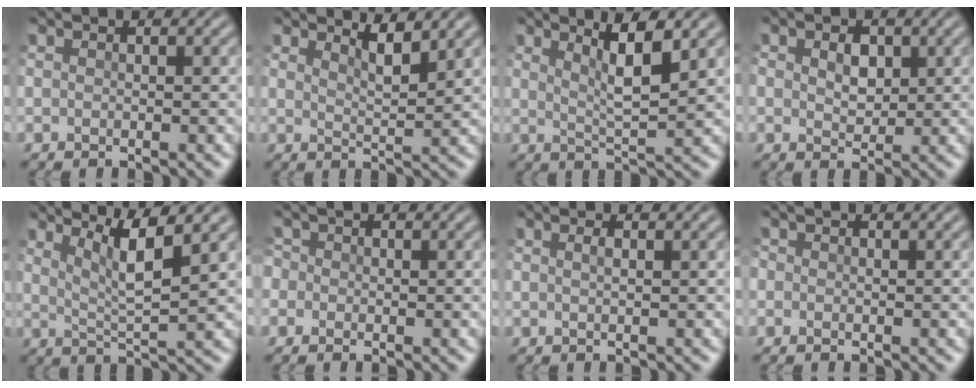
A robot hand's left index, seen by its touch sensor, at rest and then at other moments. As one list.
[{"total": 2.4, "force": [1.9, 0.5, 1.4], "torque": [-0.019, -0.006, 0.030]}, {"total": 4.1, "force": [2.0, 0.8, 3.5], "torque": [-0.056, -0.007, 0.034]}, {"total": 2.0, "force": [0.2, 1.5, 1.2], "torque": [-0.027, -0.005, 0.005]}, {"total": 4.5, "force": [2.4, 0.7, 3.8], "torque": [-0.063, -0.004, 0.045]}, {"total": 1.6, "force": [-0.2, 1.6, 0.4], "torque": [-0.011, 0.009, -0.014]}, {"total": 0.7, "force": [0.0, 0.2, 0.6], "torque": [-0.010, 0.003, -0.001]}, {"total": 0.6, "force": [-0.3, 0.5, -0.1], "torque": [0.003, -0.001, -0.008]}]